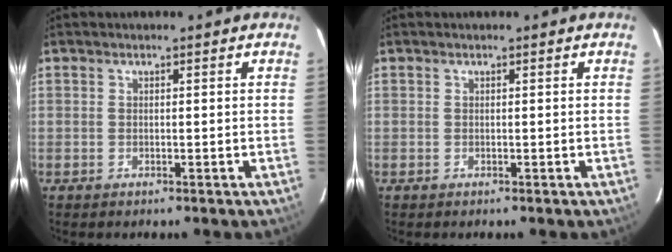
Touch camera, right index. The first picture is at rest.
{"total": 0.0}